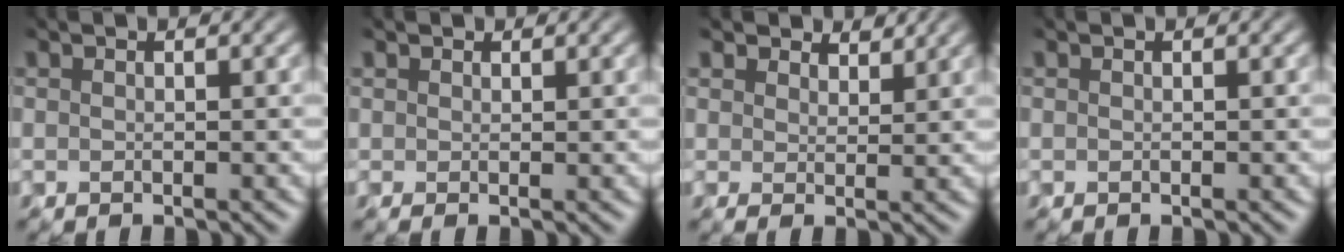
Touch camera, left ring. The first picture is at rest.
{"total": 0.6, "force": [0.4, 0.4, 0.2], "torque": [-0.001, 0.001, 0.004]}
{"total": 2.9, "force": [2.5, 1.2, 0.8], "torque": [-0.018, -0.001, 0.033]}
{"total": 0.0}